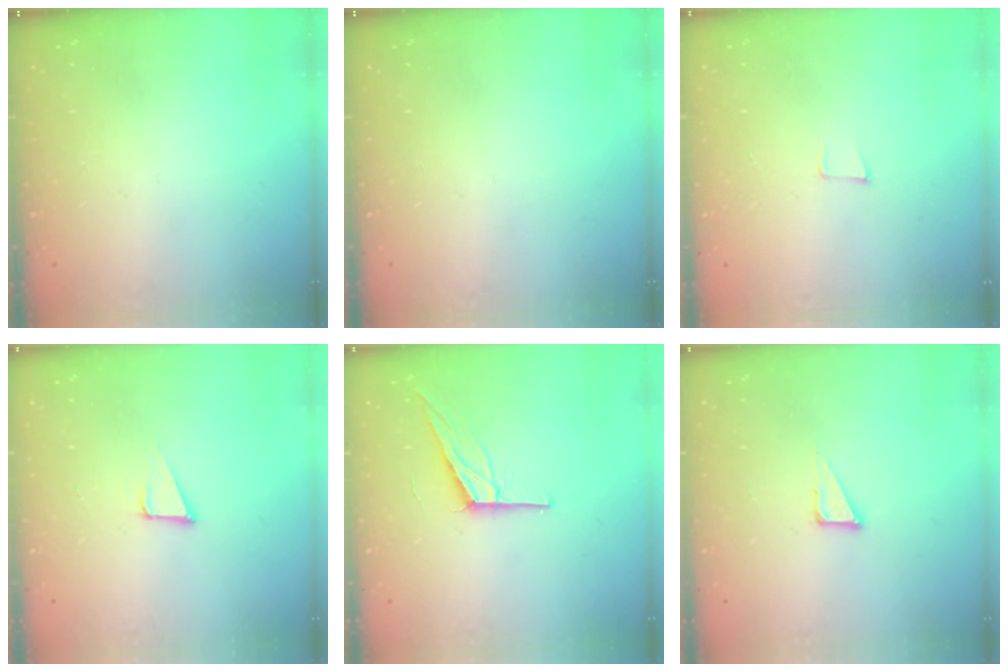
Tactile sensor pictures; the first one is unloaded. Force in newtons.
{"total": 0.0}
{"total": 4.6, "press": 3.6, "slide": 2.9}
{"total": 3.7, "press": 3.1, "slide": 2.1}
{"total": 10.8, "press": 10.4, "slide": 2.7}
{"total": 5.3, "press": 5.2, "slide": 0.3}